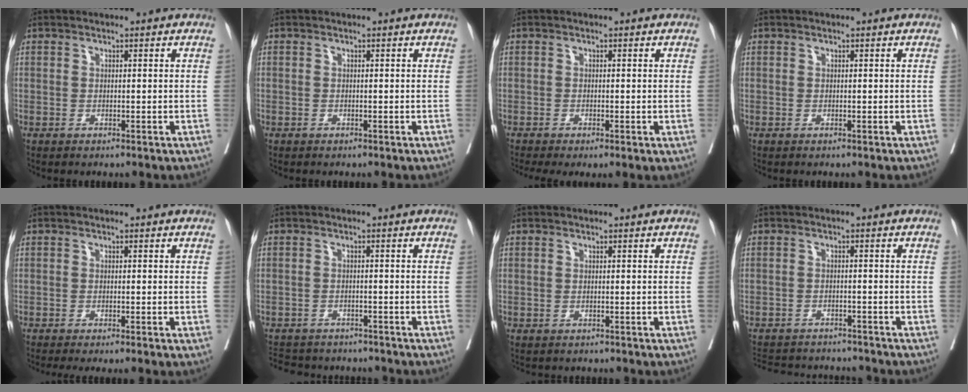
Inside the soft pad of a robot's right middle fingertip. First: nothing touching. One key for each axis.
{"total": 0.5, "fx": -0.3, "fy": 0.4, "fz": -0.1, "tx": -0.001, "ty": 0.006, "tz": -0.006}
{"total": 4.1, "fx": -2.4, "fy": 1.2, "fz": 3.1, "tx": -0.051, "ty": -0.014, "tz": -0.041}
{"total": 0.0}
{"total": 4.8, "fx": -3.6, "fy": 0.4, "fz": 3.2, "tx": -0.037, "ty": -0.010, "tz": -0.052}
{"total": 11.5, "fx": -10.3, "fy": 4.0, "fz": 3.2, "tx": -0.071, "ty": 0.005, "tz": -0.132}
{"total": 2.5, "fx": -2.2, "fy": 1.1, "fz": 0.4, "tx": -0.011, "ty": -0.003, "tz": -0.032}
{"total": 12.3, "fx": -11.4, "fy": 3.2, "fz": 3.1, "tx": -0.066, "ty": 0.007, "tz": -0.151}